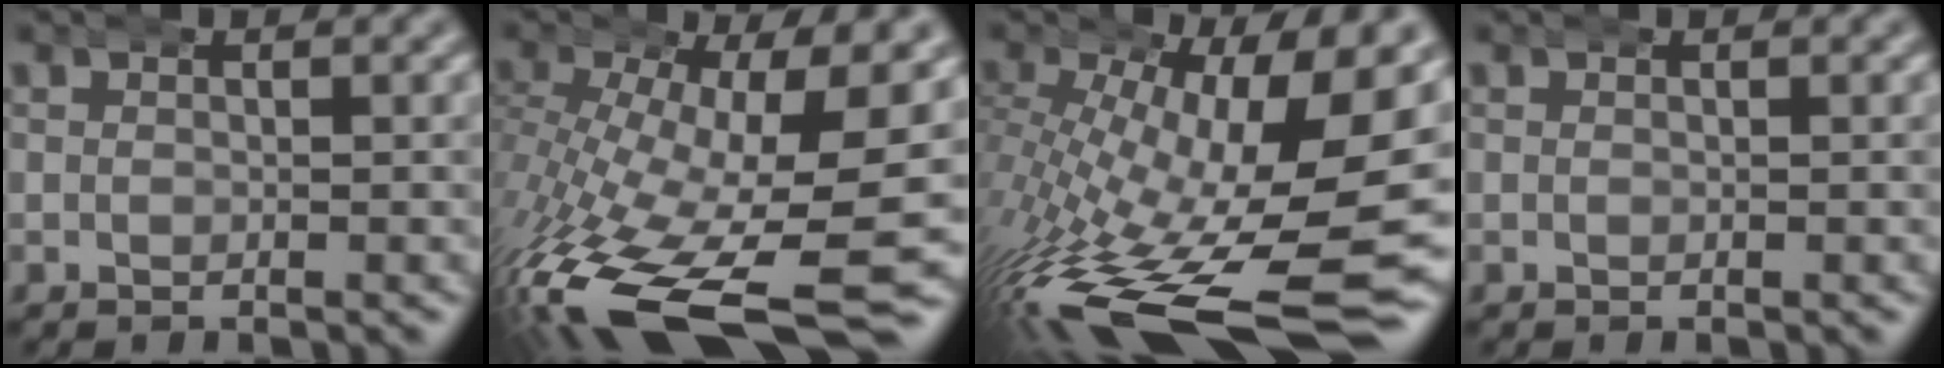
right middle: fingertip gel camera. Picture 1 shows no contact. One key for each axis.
{"total": 12.9, "fx": -5.1, "fy": 4.8, "fz": 10.8, "tx": -0.213, "ty": -0.052, "tz": -0.050}
{"total": 15.3, "fx": -5.9, "fy": 6.1, "fz": 12.7, "tx": -0.214, "ty": -0.058, "tz": -0.054}
{"total": 0.0}